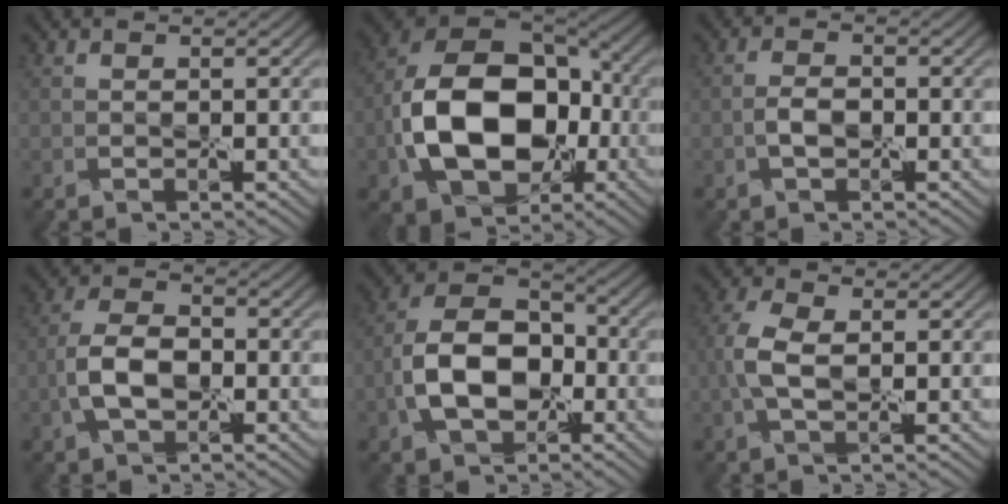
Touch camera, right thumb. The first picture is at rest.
{"total": 14.5, "force": [-2.3, 10.1, 10.2], "torque": [-0.191, -0.008, -0.049]}
{"total": 1.5, "force": [-0.8, 0.6, 1.1], "torque": [-0.019, 0.011, -0.023]}
{"total": 5.3, "force": [-1.7, 2.9, 4.0], "torque": [-0.088, 0.013, -0.043]}
{"total": 10.2, "force": [-3.0, 6.6, 7.2], "torque": [-0.142, 0.003, -0.066]}
{"total": 3.9, "force": [-0.3, 1.8, 3.4], "torque": [-0.088, 0.012, -0.012]}